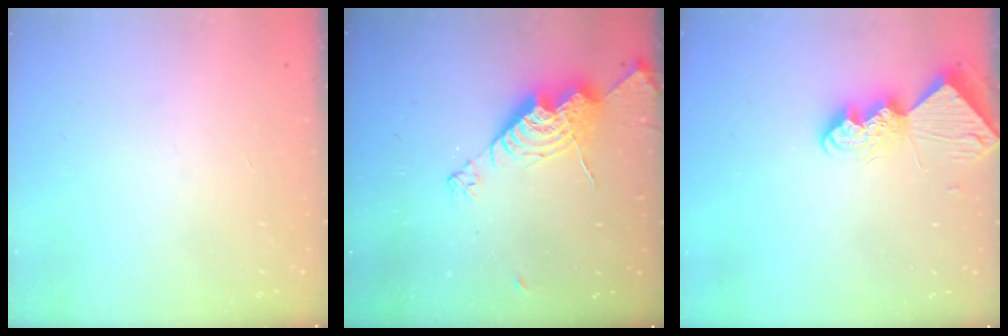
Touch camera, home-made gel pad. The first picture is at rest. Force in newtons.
{"total": 13.5, "press": 13.4, "slide": 1.1}
{"total": 9.7, "press": 9.7, "slide": 1.0}